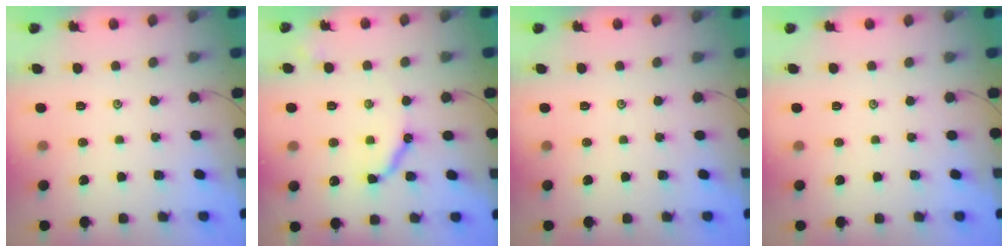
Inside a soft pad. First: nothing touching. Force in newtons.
{"total": 11.2, "press": 11.1, "slide": 1.0}
{"total": 0.0}
{"total": 0.0}